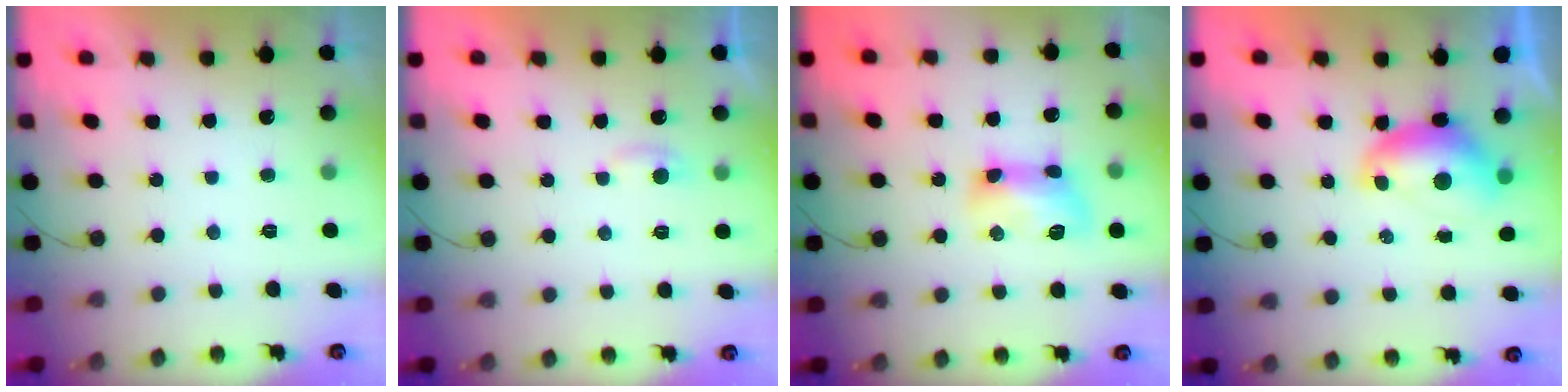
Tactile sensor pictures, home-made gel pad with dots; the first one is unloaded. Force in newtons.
{"total": 2.8, "press": 2.8, "slide": 0.4}
{"total": 9.6, "press": 9.6, "slide": 1.1}
{"total": 7.5, "press": 7.5, "slide": 0.9}